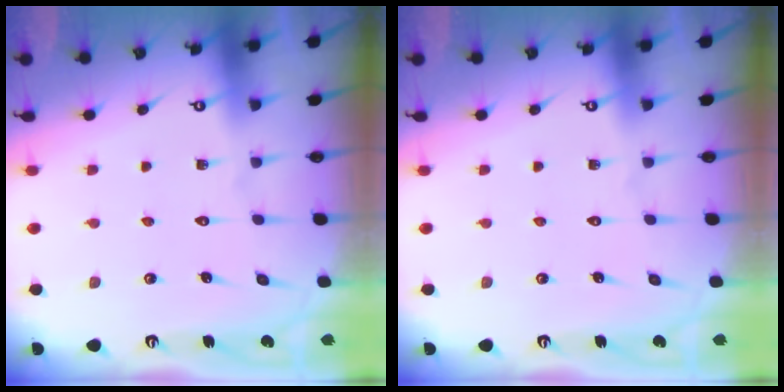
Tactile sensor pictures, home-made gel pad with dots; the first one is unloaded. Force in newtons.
{"total": 0.0}